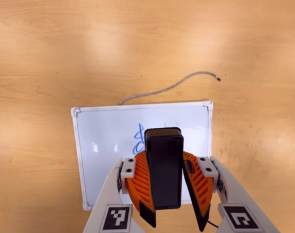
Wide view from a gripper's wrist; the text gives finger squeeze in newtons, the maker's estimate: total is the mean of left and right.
{"total": 8.7, "left": 9.1, "right": 8.3}